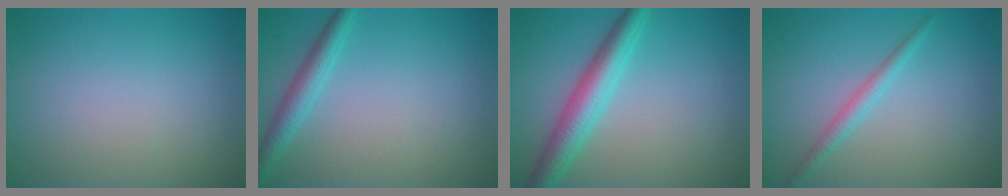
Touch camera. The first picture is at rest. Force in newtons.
{"total": 2.5, "press": 2.5, "slide": 0.1}
{"total": 4.7, "press": 4.7, "slide": 0.1}
{"total": 1.7, "press": 1.7, "slide": 0.1}